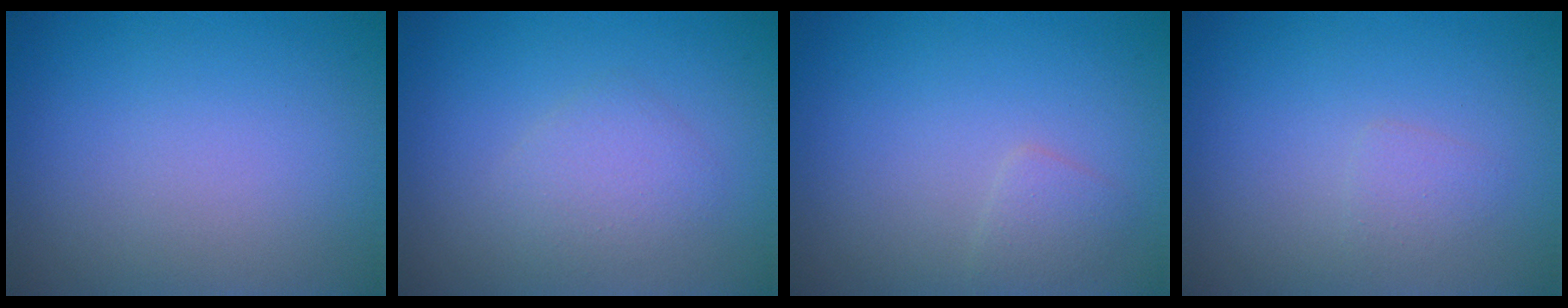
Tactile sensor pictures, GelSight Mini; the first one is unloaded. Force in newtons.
{"total": 2.1, "press": 2.1, "slide": 0.0}
{"total": 1.3, "press": 1.3, "slide": 0.1}
{"total": 1.1, "press": 1.1, "slide": 0.0}